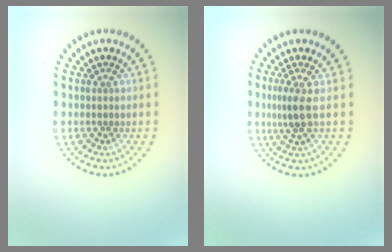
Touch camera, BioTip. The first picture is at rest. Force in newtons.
{"total": 2.2, "press": 1.6, "slide": 1.6}